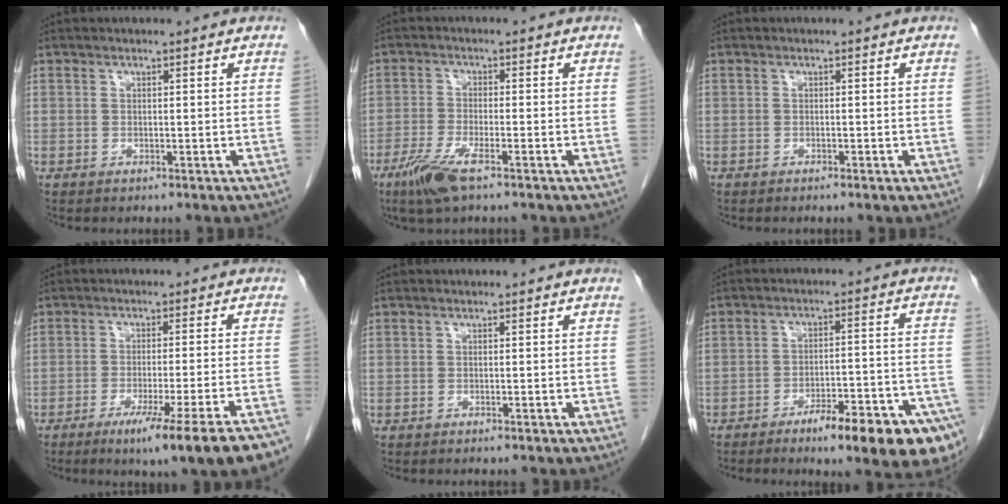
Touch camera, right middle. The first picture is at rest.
{"total": 6.0, "force": [-3.7, 0.9, 4.6], "torque": [-0.104, -0.013, -0.072]}
{"total": 0.7, "force": [-0.4, -0.1, 0.5], "torque": [-0.012, 0.000, -0.005]}
{"total": 16.7, "force": [-12.2, -0.9, 11.3], "torque": [-0.097, -0.023, -0.175]}
{"total": 0.0}
{"total": 15.3, "force": [-9.8, 1.7, 11.7], "torque": [-0.091, 0.019, -0.135]}